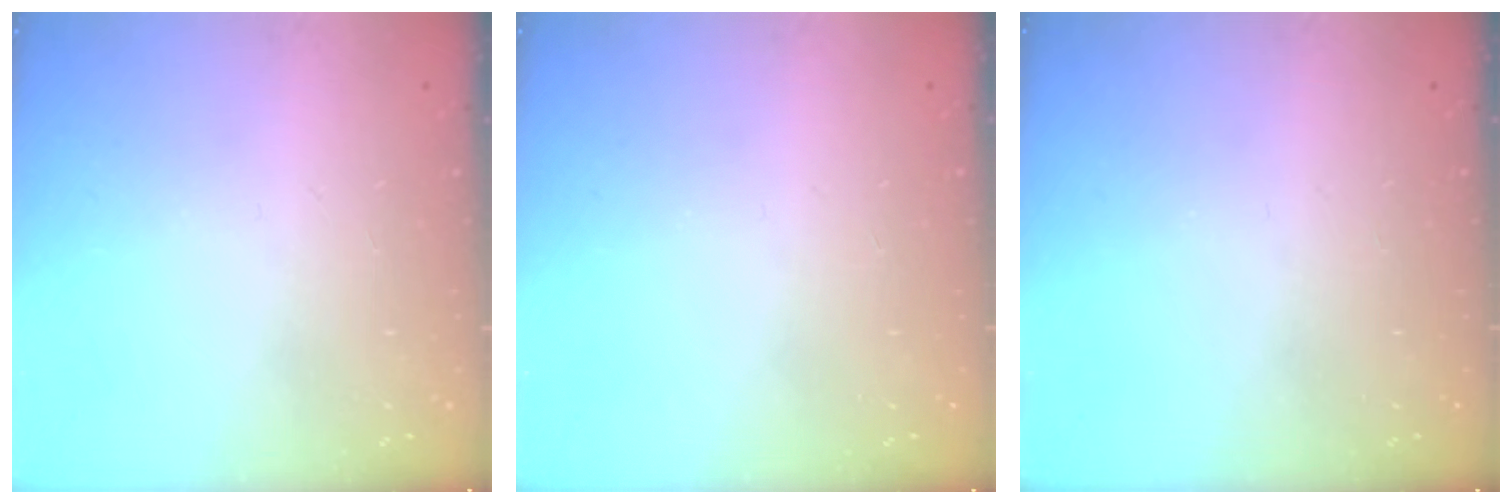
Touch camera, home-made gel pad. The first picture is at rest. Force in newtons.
{"total": 0.0}
{"total": 0.0}